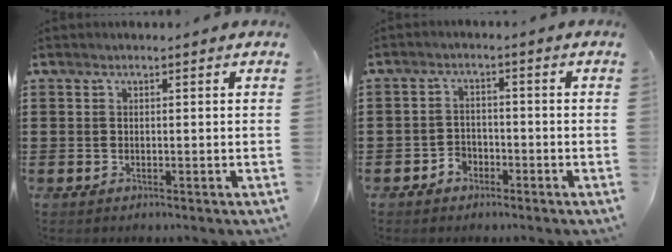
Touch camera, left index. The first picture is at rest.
{"total": 2.7, "force": [-2.1, 1.7, 0.3], "torque": [-0.013, 0.003, -0.045]}